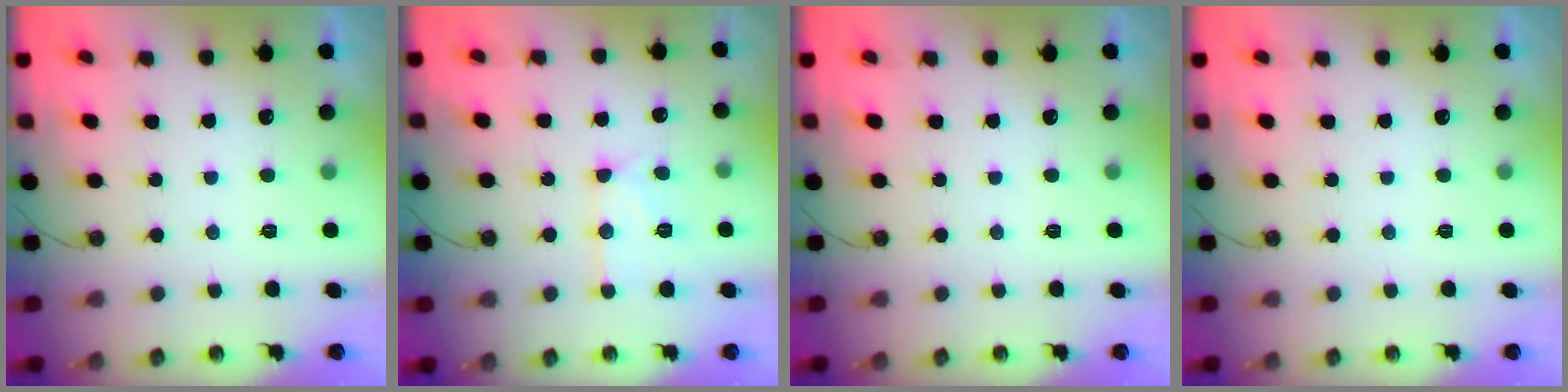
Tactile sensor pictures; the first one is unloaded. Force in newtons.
{"total": 13.1, "press": 13.1, "slide": 1.3}
{"total": 0.0}
{"total": 0.0}